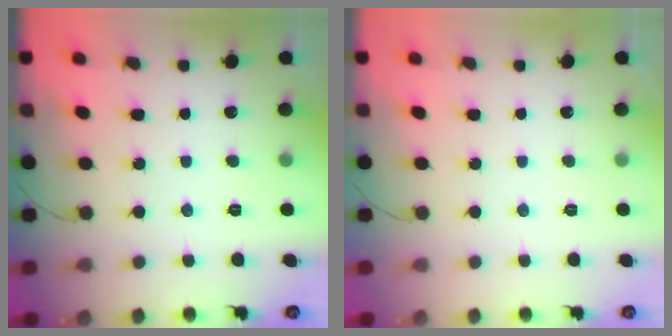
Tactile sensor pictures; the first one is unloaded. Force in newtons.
{"total": 0.0}